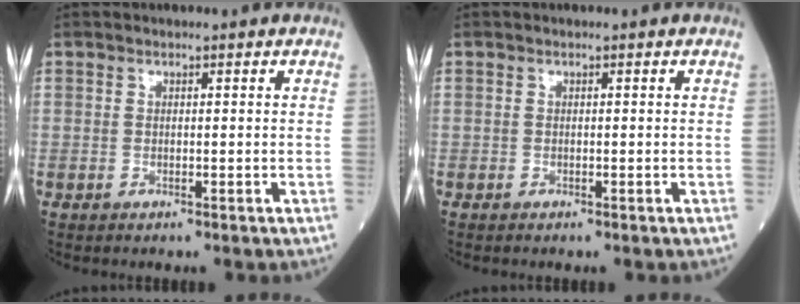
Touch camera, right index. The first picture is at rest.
{"total": 0.0}